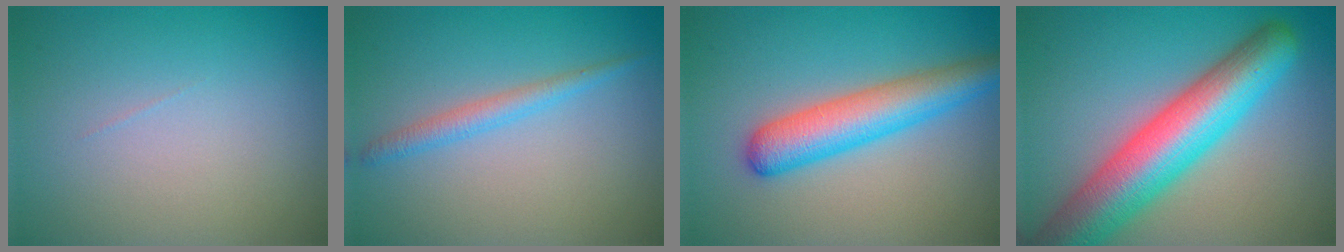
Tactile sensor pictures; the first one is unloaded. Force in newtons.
{"total": 1.8, "press": 1.8, "slide": 0.1}
{"total": 5.5, "press": 5.5, "slide": 0.2}
{"total": 10.0, "press": 10.0, "slide": 0.4}